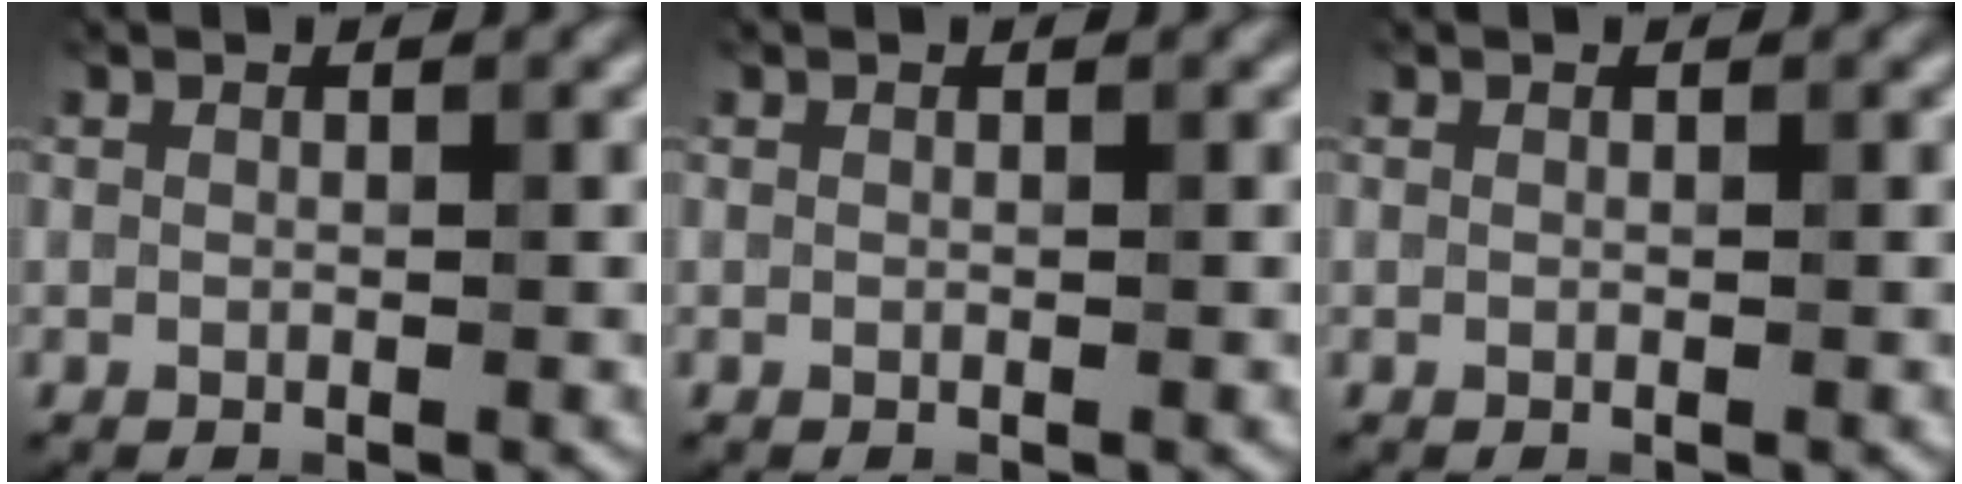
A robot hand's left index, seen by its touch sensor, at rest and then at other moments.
{"total": 0.0}
{"total": 0.0}